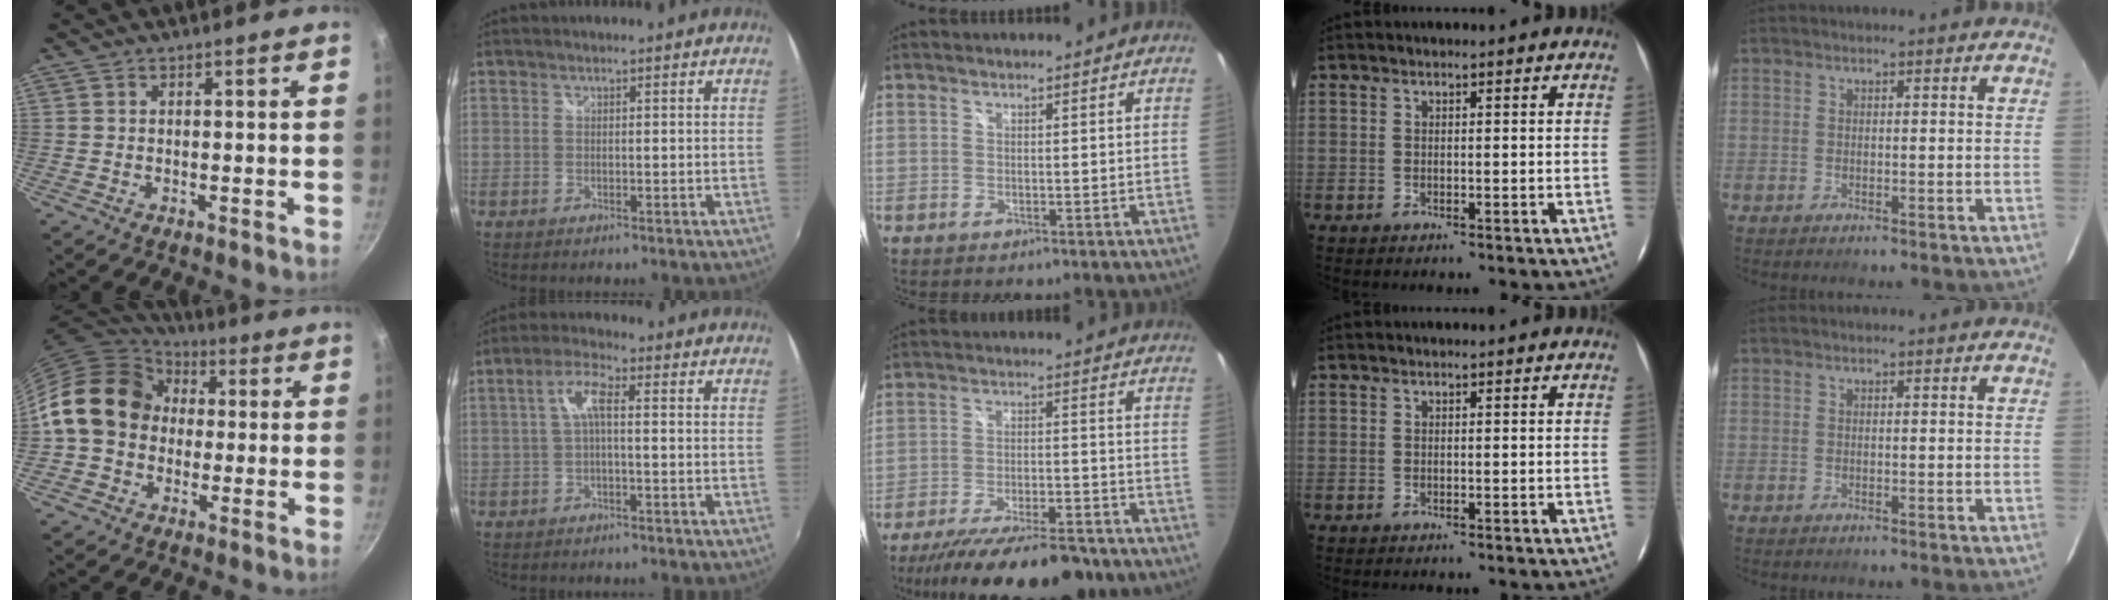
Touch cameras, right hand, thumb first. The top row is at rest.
{"thumb": {"total": 16.1, "force": [1.5, 13.4, 8.9], "torque": [-0.123, 0.036, 0.015]}, "index": {"total": 4.5, "force": [-0.2, 1.0, 4.4], "torque": [-0.091, 0.011, -0.003]}, "middle": {"total": 20.2, "force": [-16.6, 4.8, 10.5], "torque": [-0.193, -0.039, -0.243]}}